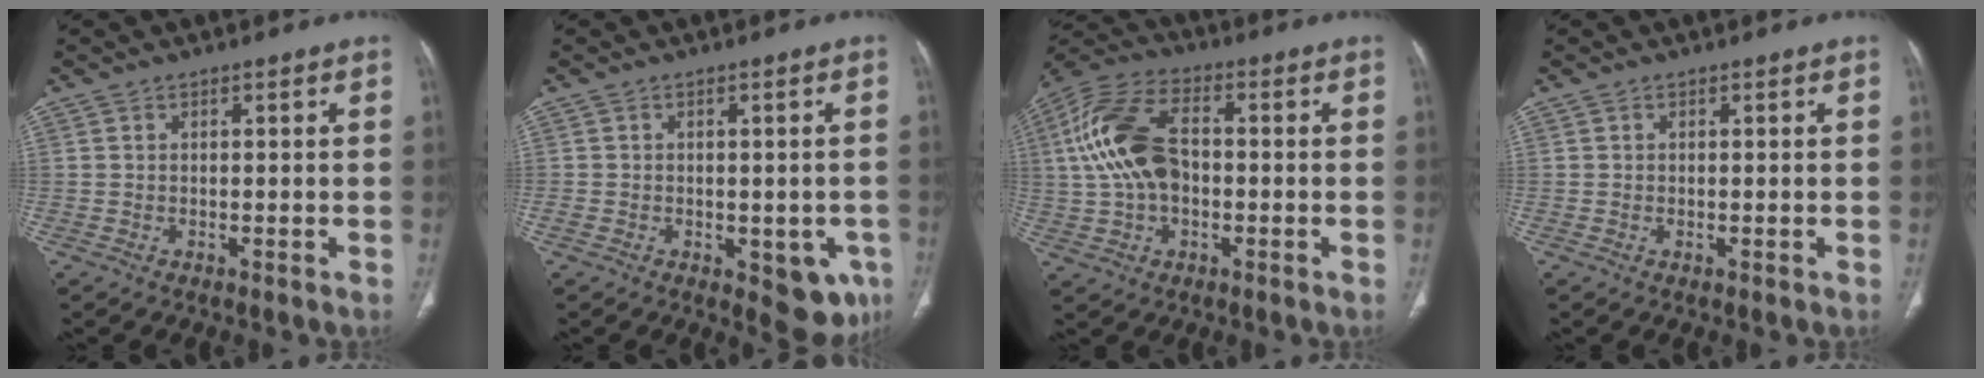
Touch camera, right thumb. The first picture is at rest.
{"total": 9.0, "force": [-3.1, 5.2, 6.7], "torque": [-0.045, 0.005, -0.030]}
{"total": 15.3, "force": [0.5, 9.3, 12.1], "torque": [-0.245, 0.029, 0.003]}
{"total": 0.0}